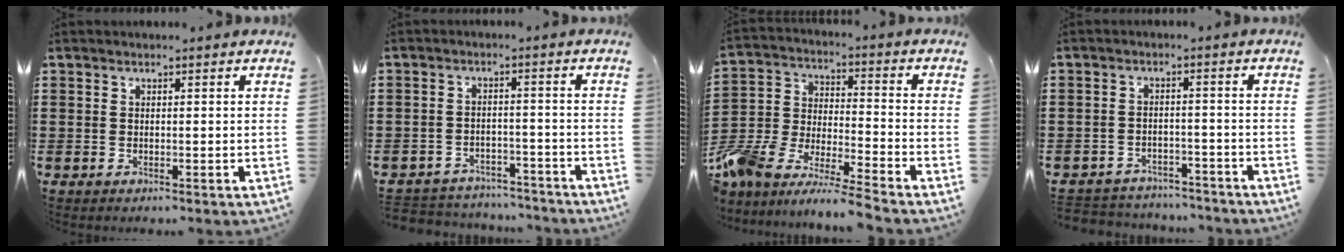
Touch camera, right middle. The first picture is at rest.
{"total": 4.0, "force": [-3.9, 0.5, -0.3], "torque": [-0.002, 0.000, -0.084]}
{"total": 8.6, "force": [-8.4, 0.3, 1.9], "torque": [-0.054, -0.002, -0.175]}
{"total": 3.5, "force": [-3.5, 0.5, -0.3], "torque": [-0.002, -0.002, -0.075]}